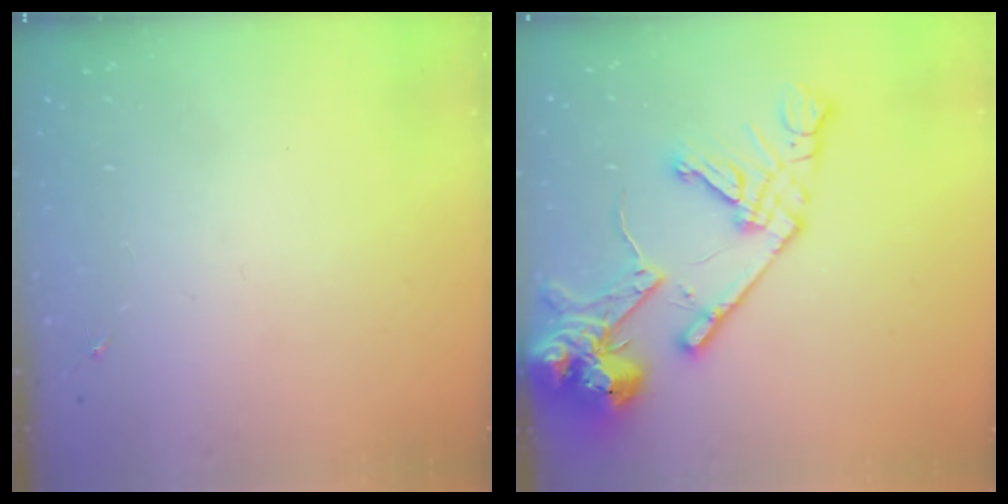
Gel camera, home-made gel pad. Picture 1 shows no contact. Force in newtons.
{"total": 18.1, "press": 17.9, "slide": 2.8}